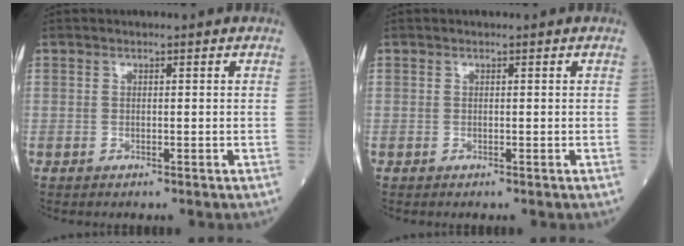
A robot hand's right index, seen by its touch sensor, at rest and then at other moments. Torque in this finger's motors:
{"motor_torque": [0.00, 0.00, 0.00, -0.01]}